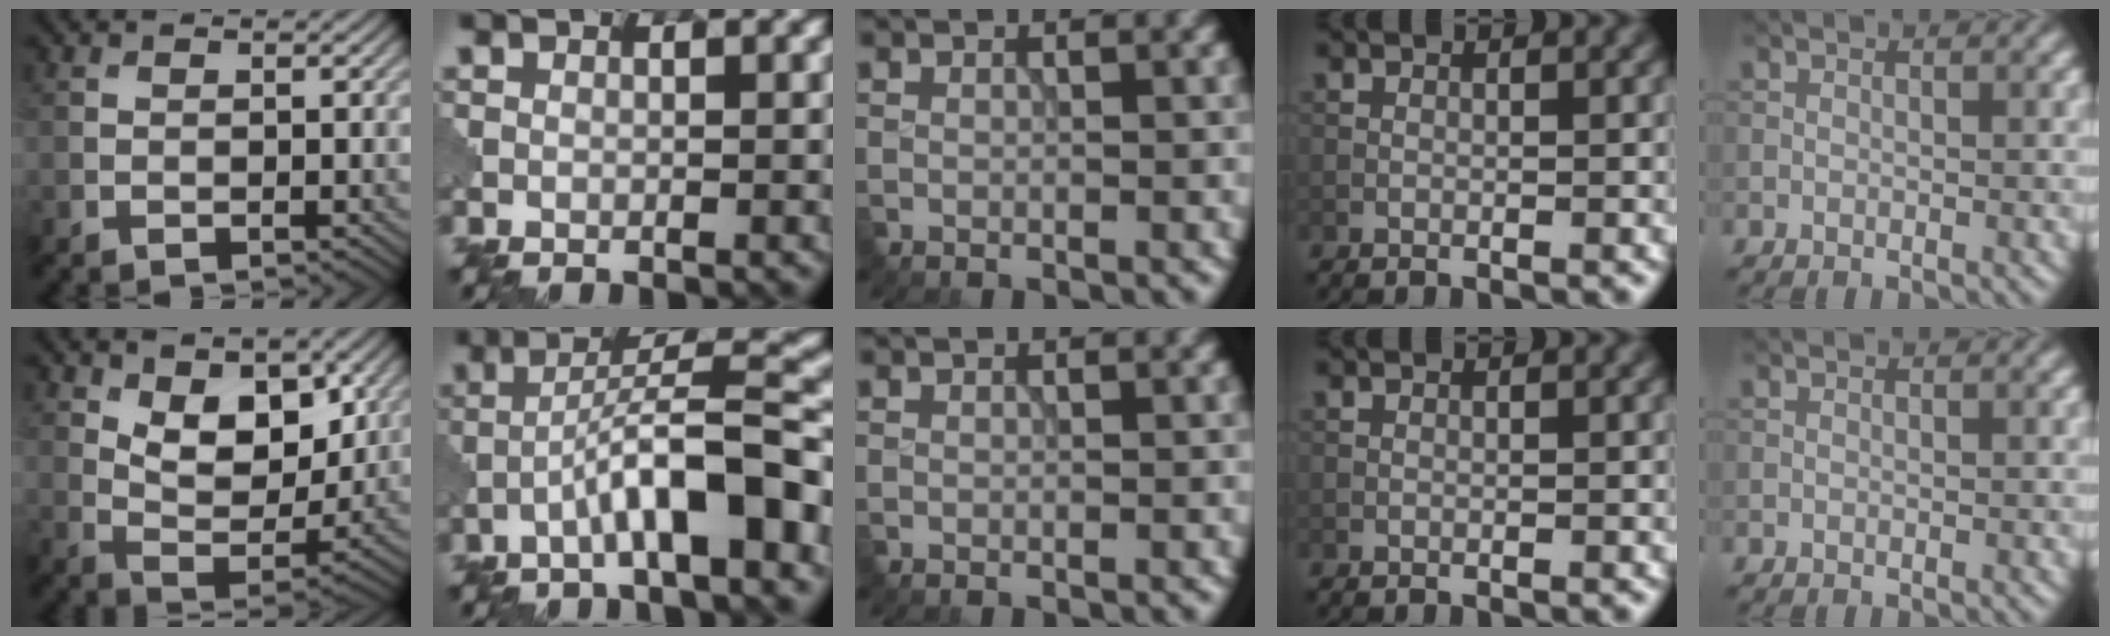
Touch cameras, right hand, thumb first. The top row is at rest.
{"thumb": {"total": 8.8, "force": [4.0, 4.8, 6.2], "torque": [-0.122, -0.013, 0.067]}, "index": {"total": 8.2, "force": [-3.5, 1.4, 7.3], "torque": [-0.117, 0.026, -0.057]}}